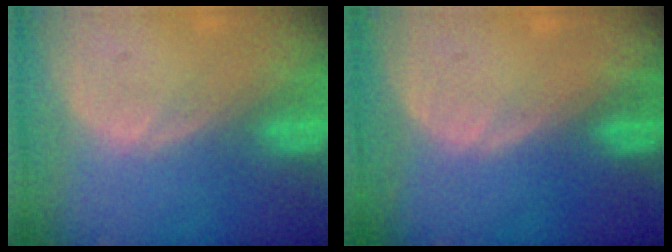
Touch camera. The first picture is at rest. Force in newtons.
{"total": 0.0}